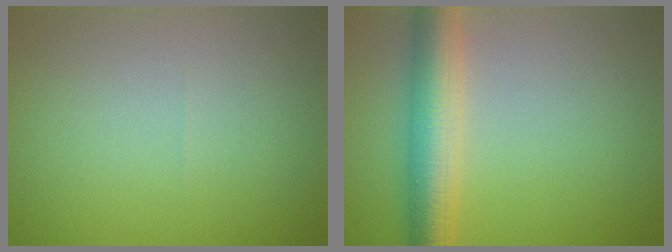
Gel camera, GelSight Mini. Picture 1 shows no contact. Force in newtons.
{"total": 6.0, "press": 6.0, "slide": 0.2}